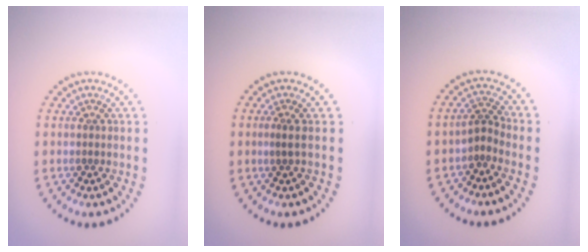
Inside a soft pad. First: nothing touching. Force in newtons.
{"total": 0.8, "press": 0.5, "slide": 0.7}
{"total": 1.9, "press": 1.2, "slide": 1.5}